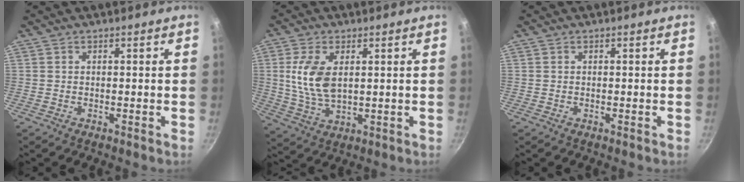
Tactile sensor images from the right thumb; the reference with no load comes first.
{"total": 9.8, "force": [1.8, 5.4, 7.9], "torque": [-0.158, -0.012, 0.040]}
{"total": 0.0}